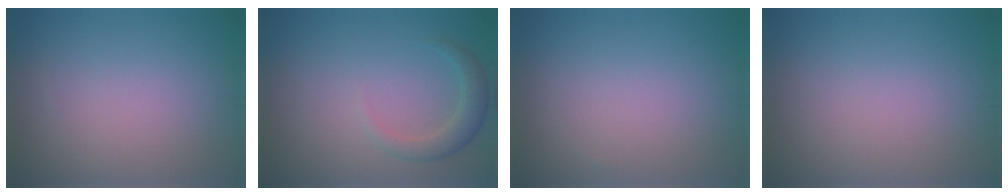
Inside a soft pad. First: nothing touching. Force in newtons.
{"total": 2.3, "press": 2.3, "slide": 0.2}
{"total": 0.0}
{"total": 0.0}